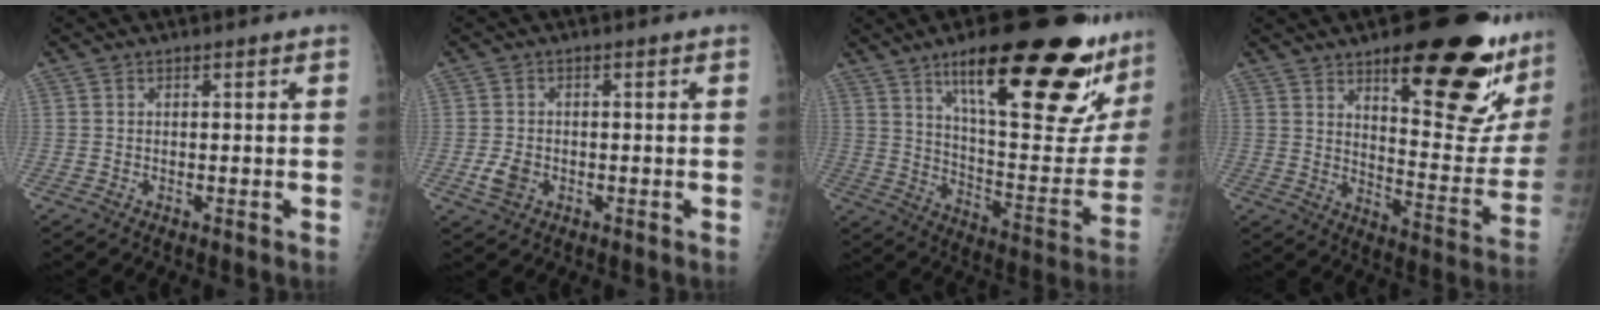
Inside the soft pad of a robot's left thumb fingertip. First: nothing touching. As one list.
[{"total": 3.3, "force": [-1.1, 2.6, 1.8], "torque": [-0.031, 0.000, -0.017]}, {"total": 30.8, "force": [17.9, 7.9, 23.8], "torque": [-0.289, -0.060, 0.276]}, {"total": 25.9, "force": [14.7, 7.7, 19.8], "torque": [-0.224, -0.079, 0.211]}]